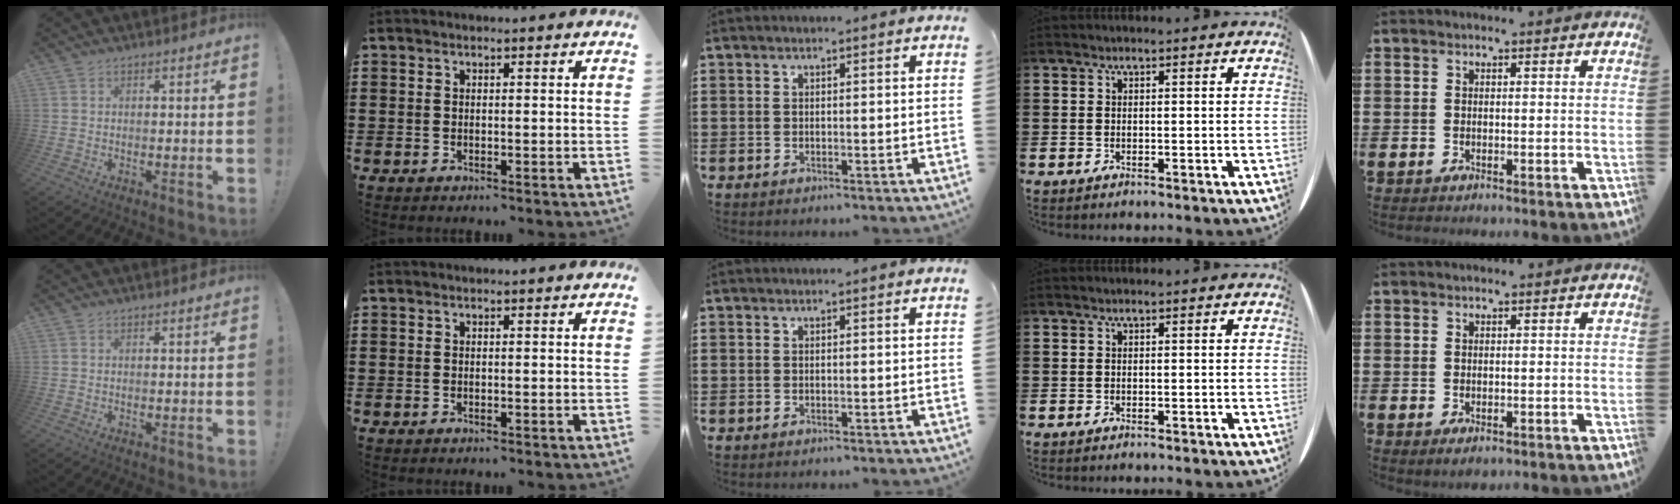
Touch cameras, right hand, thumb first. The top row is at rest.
{"little": {"total": 0.6, "force": [-0.3, 0.3, 0.4], "torque": [-0.001, -0.002, -0.008]}}